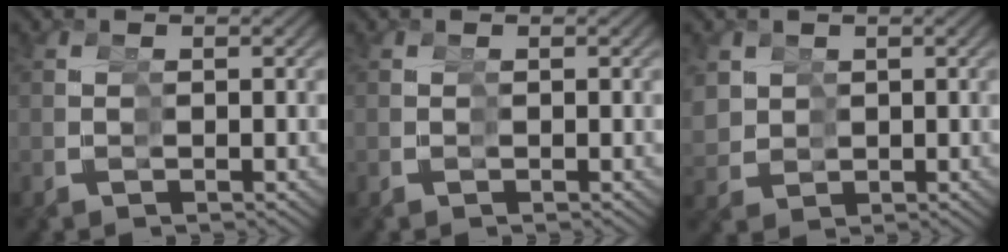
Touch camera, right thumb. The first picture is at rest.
{"total": 0.0}
{"total": 3.2, "force": [1.9, 2.6, -0.1], "torque": [-0.019, -0.012, 0.043]}